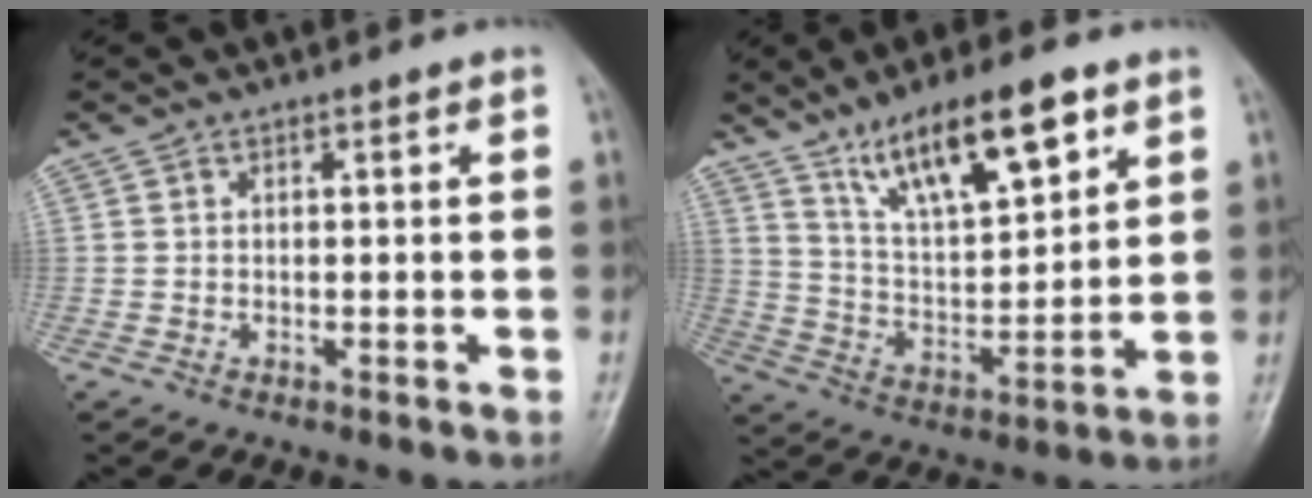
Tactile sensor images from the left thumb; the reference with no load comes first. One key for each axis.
{"total": 15.6, "fx": 9.4, "fy": 4.9, "fz": 11.4, "tx": -0.171, "ty": -0.040, "tz": 0.173}